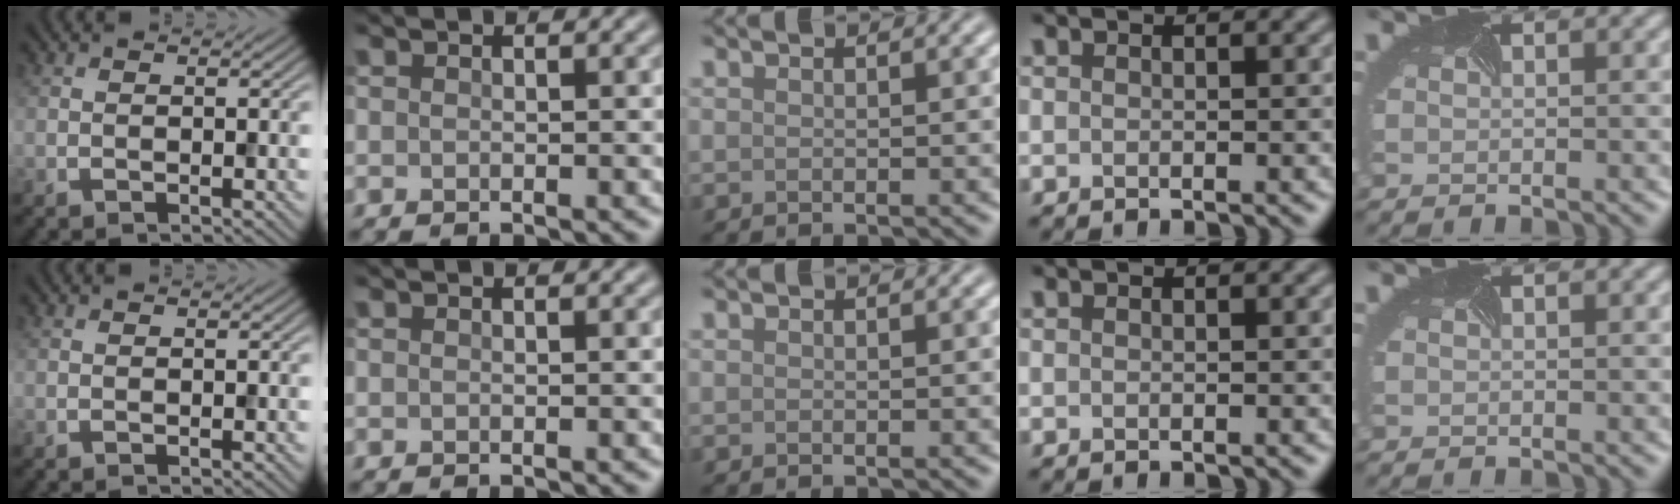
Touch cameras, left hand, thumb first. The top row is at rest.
{}